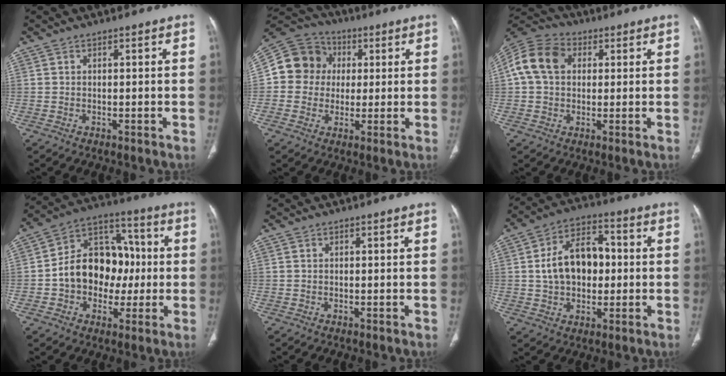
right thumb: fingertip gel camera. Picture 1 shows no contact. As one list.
[{"total": 12.0, "force": [1.4, 11.1, 4.2], "torque": [-0.056, 0.021, 0.014]}, {"total": 12.0, "force": [2.5, 9.0, 7.5], "torque": [-0.141, 0.026, 0.037]}, {"total": 16.4, "force": [-1.1, 12.5, 10.6], "torque": [-0.122, 0.044, -0.020]}, {"total": 0.0}, {"total": 13.4, "force": [0.6, 8.9, 9.9], "torque": [-0.140, 0.025, 0.007]}]